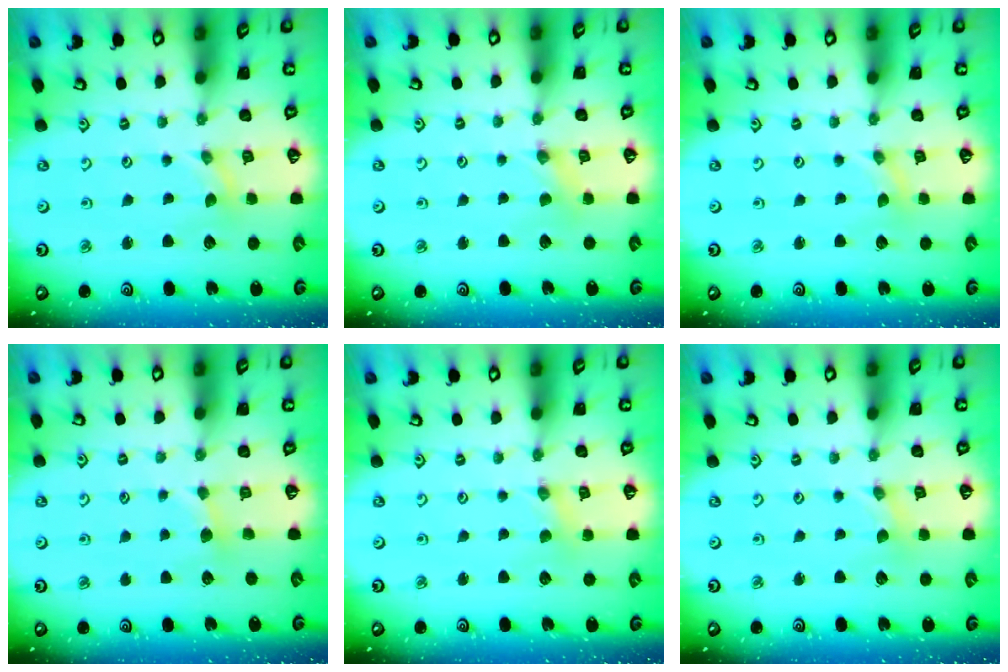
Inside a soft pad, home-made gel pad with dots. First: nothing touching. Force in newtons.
{"total": 1.3, "press": 1.2, "slide": 0.3}
{"total": 0.0}
{"total": 3.3, "press": 3.3, "slide": 0.5}
{"total": 1.0, "press": 1.0, "slide": 0.1}
{"total": 0.0}